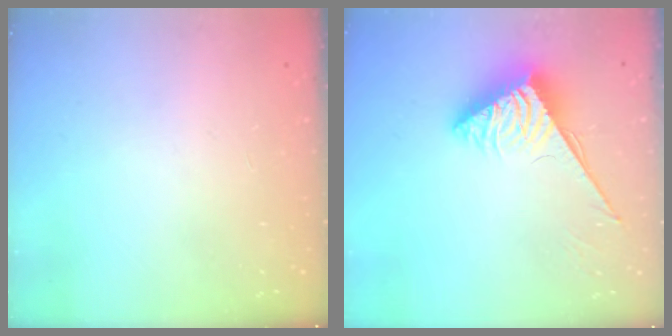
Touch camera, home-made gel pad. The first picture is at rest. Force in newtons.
{"total": 3.9, "press": 3.8, "slide": 0.5}